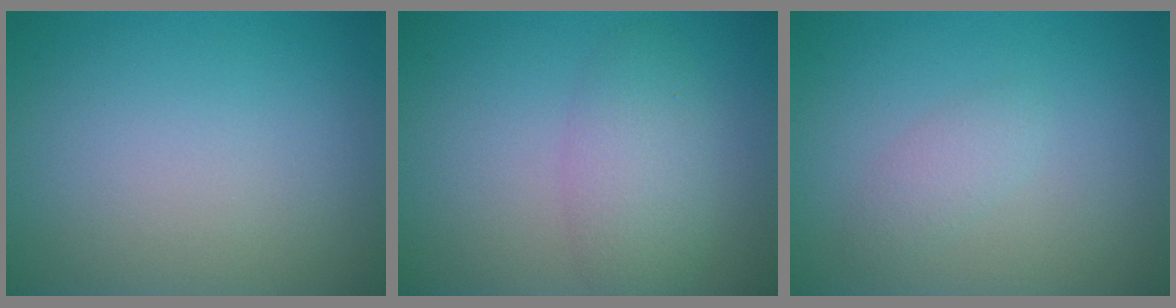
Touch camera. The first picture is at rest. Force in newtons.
{"total": 3.4, "press": 3.4, "slide": 0.3}
{"total": 1.3, "press": 1.3, "slide": 0.0}